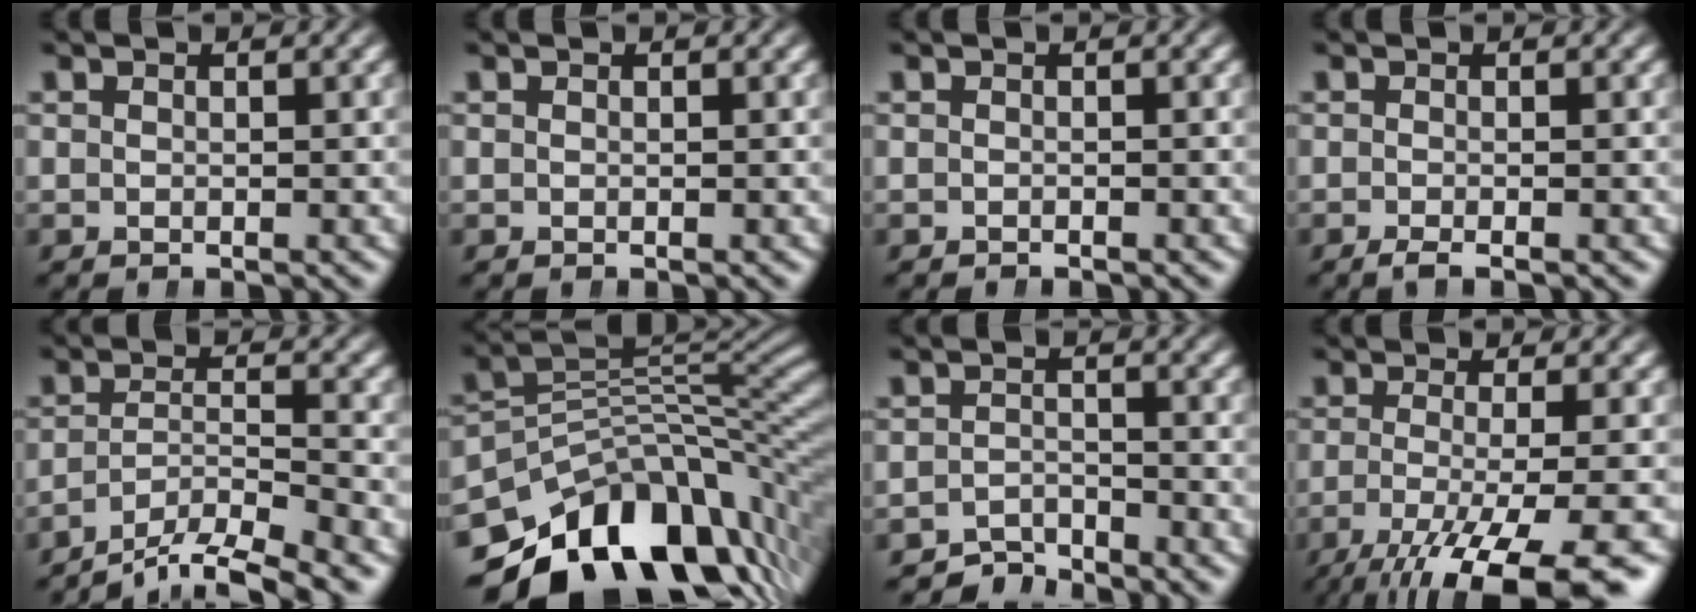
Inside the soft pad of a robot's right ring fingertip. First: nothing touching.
{"total": 0.0}
{"total": 0.6, "force": [-0.5, 0.3, -0.1], "torque": [-0.005, 0.000, -0.008]}
{"total": 1.5, "force": [-1.3, 0.5, 0.6], "torque": [-0.015, -0.005, -0.019]}
{"total": 7.4, "force": [-5.0, 4.1, 3.6], "torque": [-0.060, -0.026, -0.075]}
{"total": 18.8, "force": [-9.0, 11.1, 12.2], "torque": [-0.186, -0.050, -0.117]}
{"total": 3.6, "force": [-3.5, 1.0, -0.1], "torque": [0.001, -0.012, -0.060]}
{"total": 7.9, "force": [-4.2, 3.0, 6.0], "torque": [-0.110, -0.041, -0.042]}